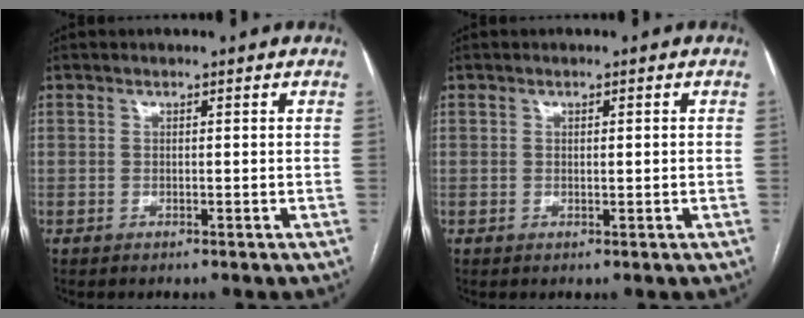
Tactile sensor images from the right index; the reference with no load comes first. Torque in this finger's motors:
{"motor_torque": [-0.09, 0.11, -0.04, -0.01]}